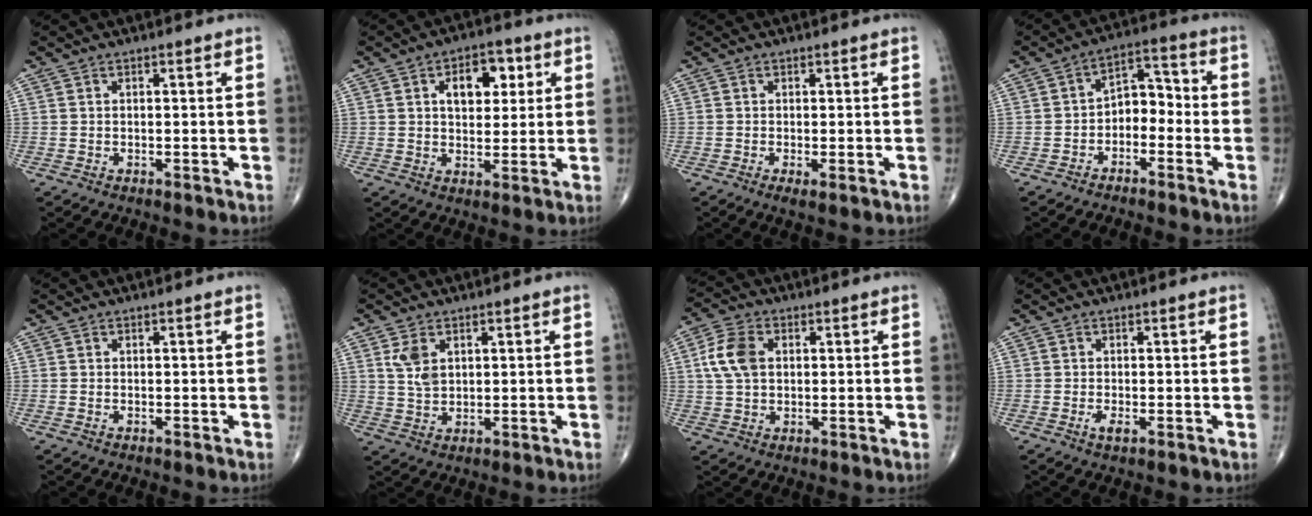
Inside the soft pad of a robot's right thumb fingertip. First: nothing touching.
{"total": 8.5, "force": [2.7, 5.2, 6.2], "torque": [-0.052, -0.003, 0.037]}
{"total": 1.4, "force": [-0.6, 0.2, 1.2], "torque": [-0.027, -0.007, -0.013]}
{"total": 6.9, "force": [-2.3, 4.6, 4.5], "torque": [-0.042, 0.046, -0.050]}
{"total": 0.0}
{"total": 4.6, "force": [1.7, 2.9, 3.2], "torque": [-0.052, -0.006, 0.038]}
{"total": 7.4, "force": [1.3, 5.0, 5.3], "torque": [-0.107, 0.009, 0.023]}
{"total": 1.5, "force": [-0.7, 0.5, 1.3], "torque": [-0.027, -0.004, -0.015]}